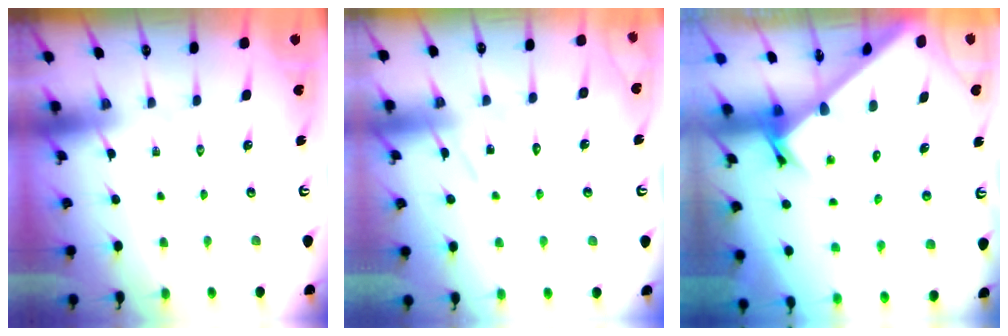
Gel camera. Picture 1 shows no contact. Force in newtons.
{"total": 8.9, "press": 8.9, "slide": 0.4}
{"total": 2.8, "press": 2.8, "slide": 0.3}